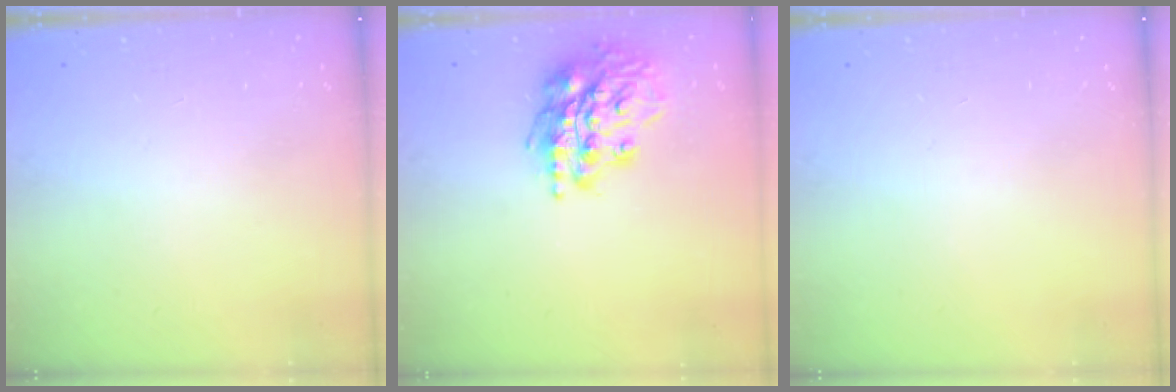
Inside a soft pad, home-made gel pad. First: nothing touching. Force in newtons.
{"total": 17.5, "press": 17.4, "slide": 1.8}
{"total": 0.0}